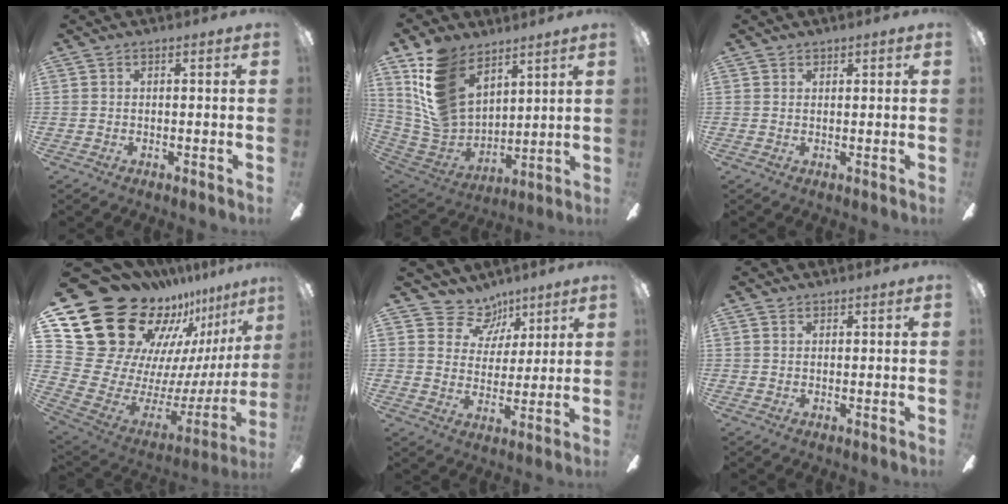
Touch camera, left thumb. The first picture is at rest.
{"total": 17.0, "force": [9.8, 10.9, 8.6], "torque": [-0.213, -0.050, 0.189]}
{"total": 1.2, "force": [1.0, 0.5, 0.0], "torque": [0.000, 0.000, 0.020]}
{"total": 25.8, "force": [17.6, 15.3, 11.2], "torque": [-0.176, -0.171, 0.371]}
{"total": 10.2, "force": [7.0, 7.2, 2.0], "torque": [-0.039, -0.044, 0.133]}
{"total": 1.1, "force": [0.8, 0.7, 0.1], "torque": [-0.003, 0.002, 0.016]}